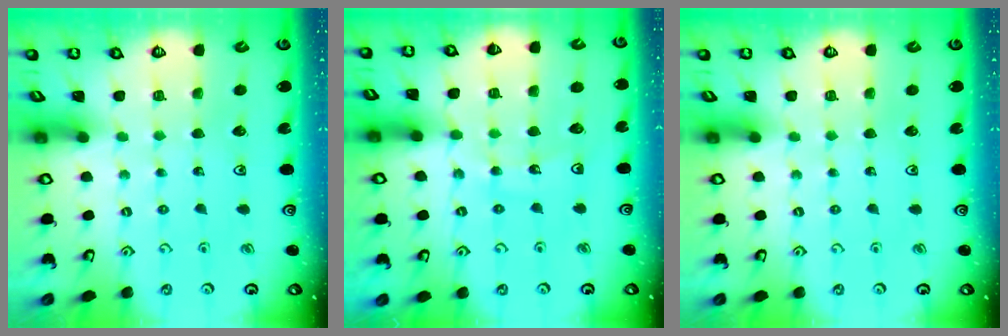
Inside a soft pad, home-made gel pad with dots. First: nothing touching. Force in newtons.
{"total": 12.6, "press": 12.3, "slide": 2.6}
{"total": 0.0}